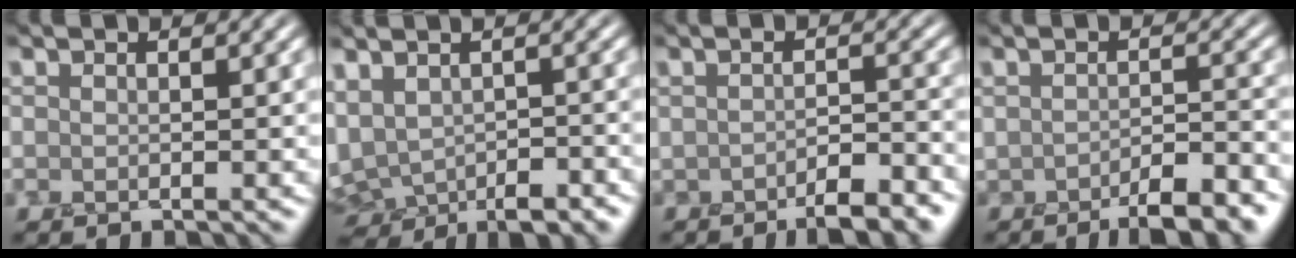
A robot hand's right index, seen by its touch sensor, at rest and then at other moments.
{"total": 6.1, "force": [-1.9, 3.9, 4.3], "torque": [-0.070, -0.006, -0.020]}
{"total": 4.9, "force": [-3.0, 1.6, 3.6], "torque": [-0.051, -0.006, -0.042]}
{"total": 6.1, "force": [-3.8, 1.9, 4.4], "torque": [-0.059, -0.011, -0.051]}